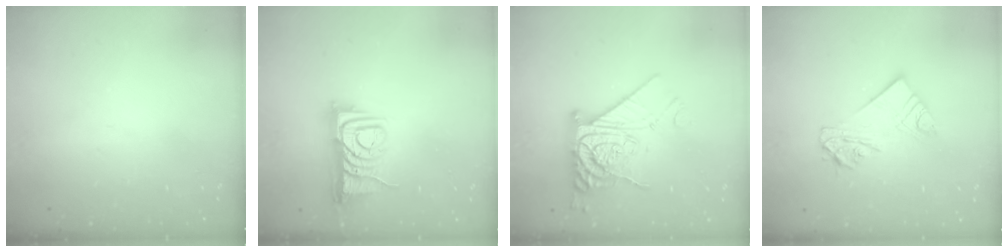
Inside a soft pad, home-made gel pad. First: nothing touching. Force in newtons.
{"total": 8.0, "press": 8.0, "slide": 0.4}
{"total": 12.6, "press": 12.5, "slide": 1.4}
{"total": 9.8, "press": 9.8, "slide": 0.7}